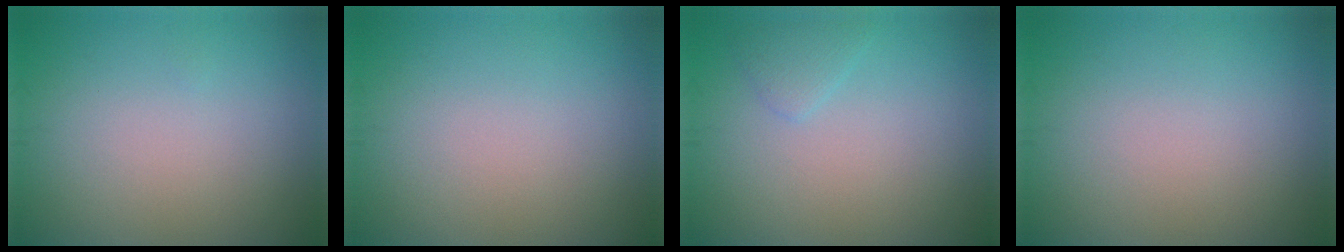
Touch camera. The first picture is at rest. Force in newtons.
{"total": 0.0}
{"total": 1.3, "press": 1.3, "slide": 0.1}
{"total": 0.0}